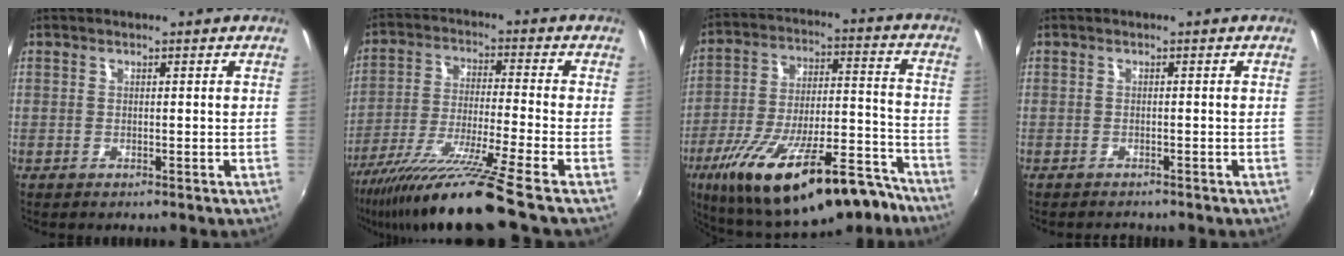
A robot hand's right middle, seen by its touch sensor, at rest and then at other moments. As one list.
[{"total": 15.2, "force": [-12.1, -2.5, 8.9], "torque": [-0.177, -0.033, -0.215]}, {"total": 28.2, "force": [-19.4, 9.8, 18.0], "torque": [-0.311, -0.018, -0.277]}, {"total": 2.1, "force": [-2.0, 0.5, 0.4], "torque": [-0.013, -0.012, -0.031]}]